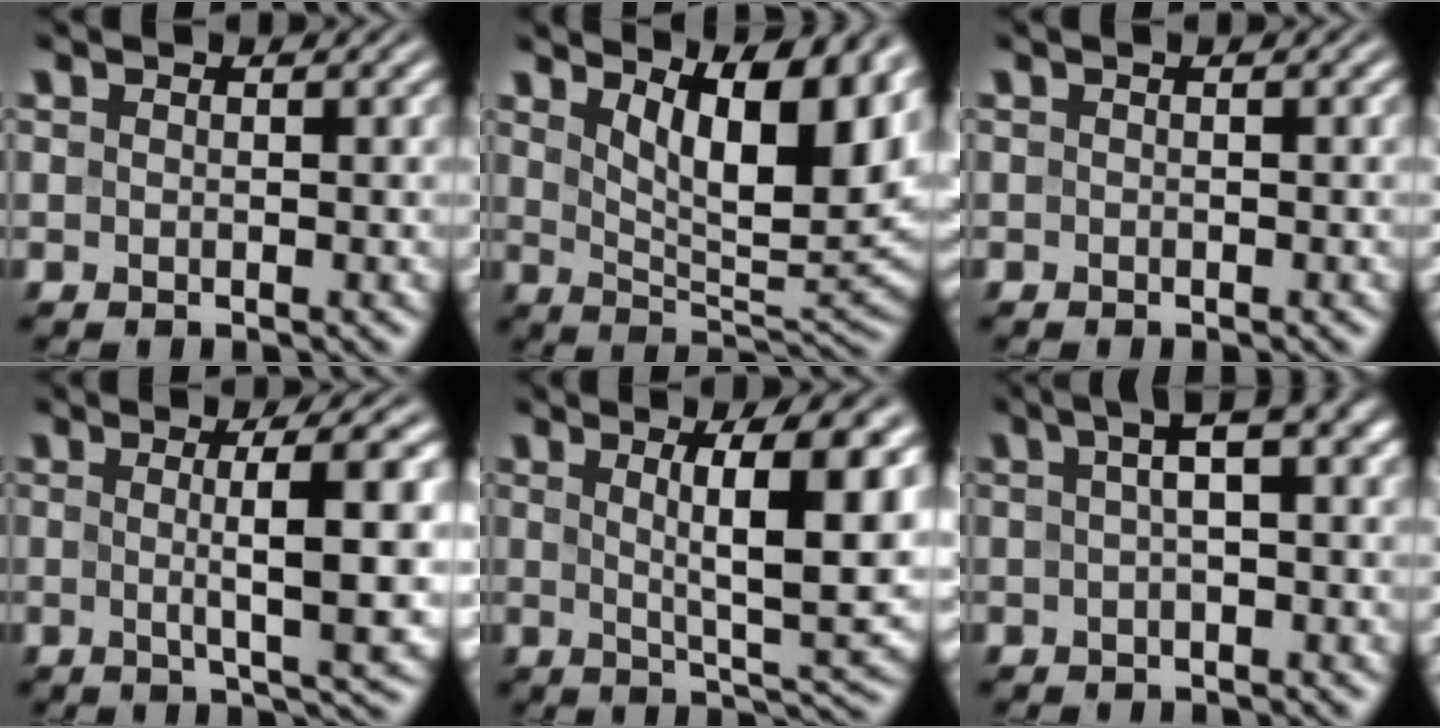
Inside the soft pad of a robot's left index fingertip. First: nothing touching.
{"total": 10.2, "force": [4.8, 3.4, 8.4], "torque": [-0.116, -0.003, 0.075]}
{"total": 0.6, "force": [-0.3, 0.1, 0.5], "torque": [-0.010, -0.002, -0.004]}
{"total": 7.5, "force": [0.6, 1.4, 7.3], "torque": [-0.101, 0.006, 0.009]}
{"total": 9.3, "force": [2.3, 2.2, 8.7], "torque": [-0.120, -0.003, 0.037]}
{"total": 4.5, "force": [0.7, 1.2, 4.3], "torque": [-0.059, 0.018, 0.006]}